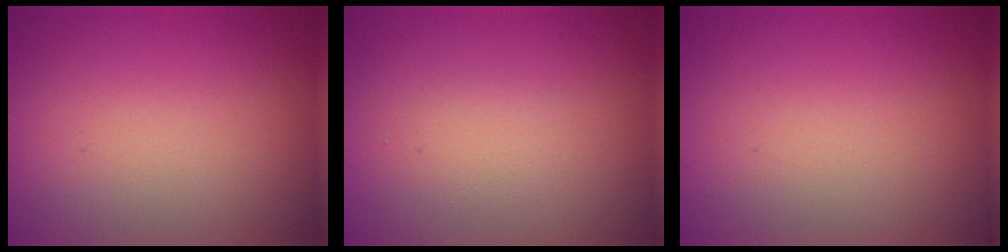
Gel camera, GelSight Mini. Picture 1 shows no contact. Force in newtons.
{"total": 1.2, "press": 1.2, "slide": 0.0}
{"total": 0.0}